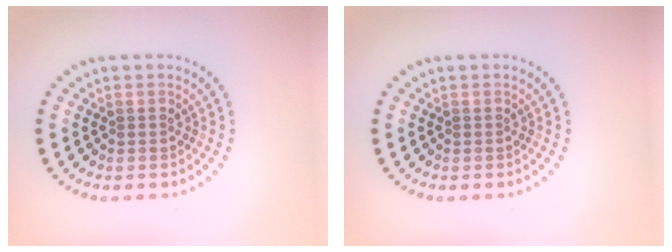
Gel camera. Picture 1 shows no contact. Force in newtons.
{"total": 0.0}